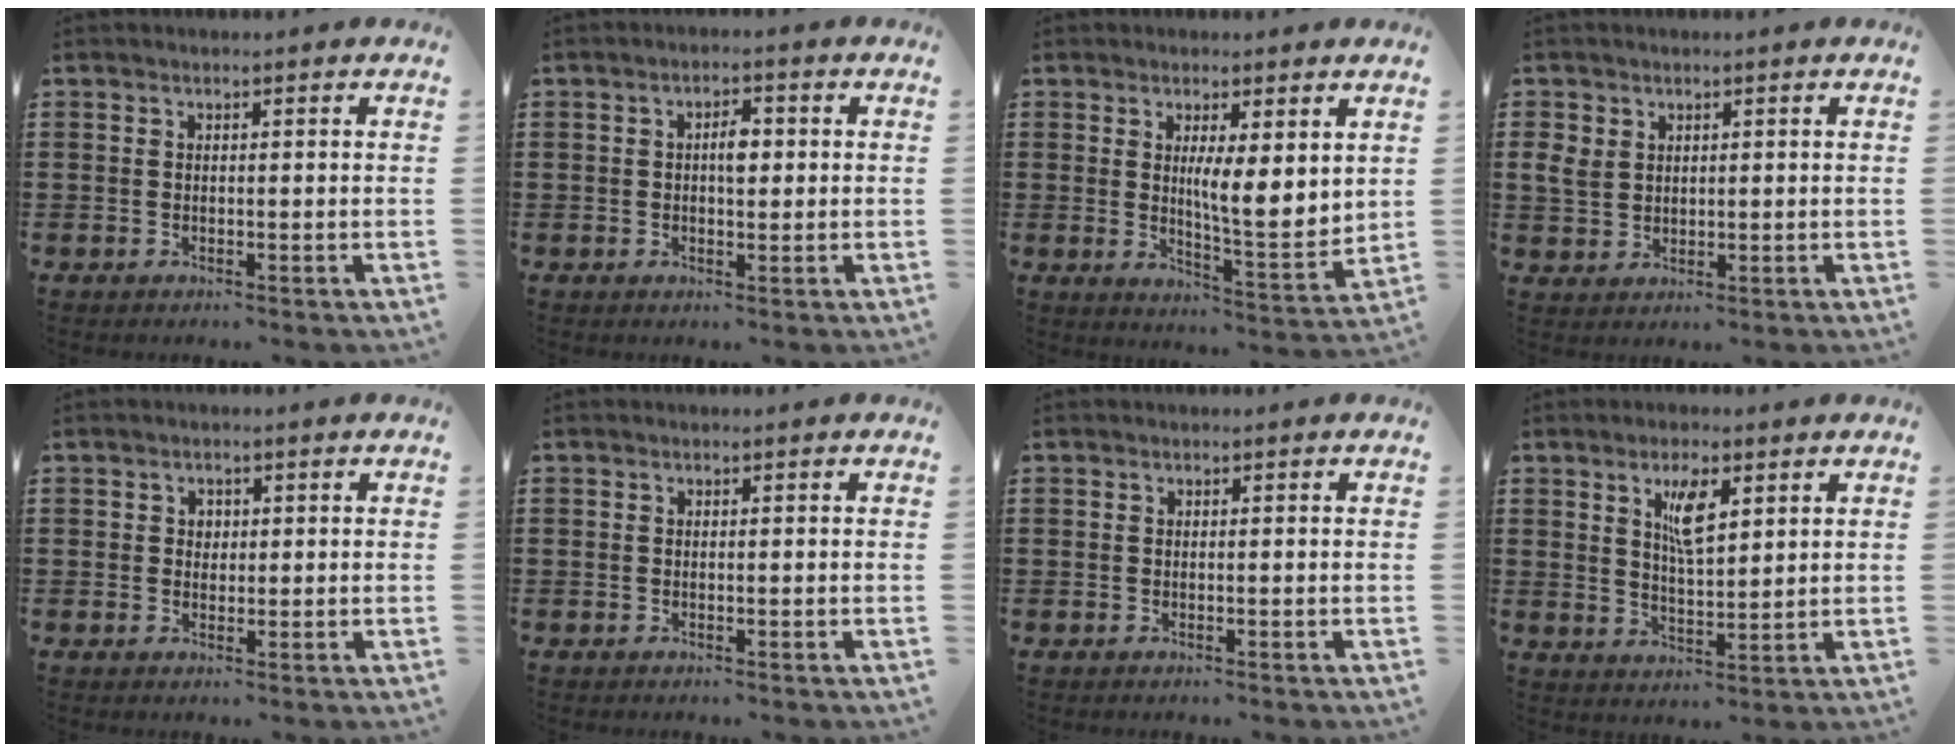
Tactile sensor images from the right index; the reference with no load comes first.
{"total": 3.1, "force": [0.2, 1.3, 2.8], "torque": [-0.047, 0.003, -0.001]}
{"total": 6.1, "force": [2.3, 1.2, 5.5], "torque": [-0.086, -0.023, 0.033]}
{"total": 3.4, "force": [1.2, 2.7, 1.6], "torque": [-0.047, 0.008, 0.021]}
{"total": 1.3, "force": [0.4, 1.2, 0.4], "torque": [-0.012, 0.007, 0.006]}
{"total": 0.0}
{"total": 0.0}
{"total": 5.7, "force": [2.7, 1.8, 4.7], "torque": [-0.085, 0.002, 0.041]}